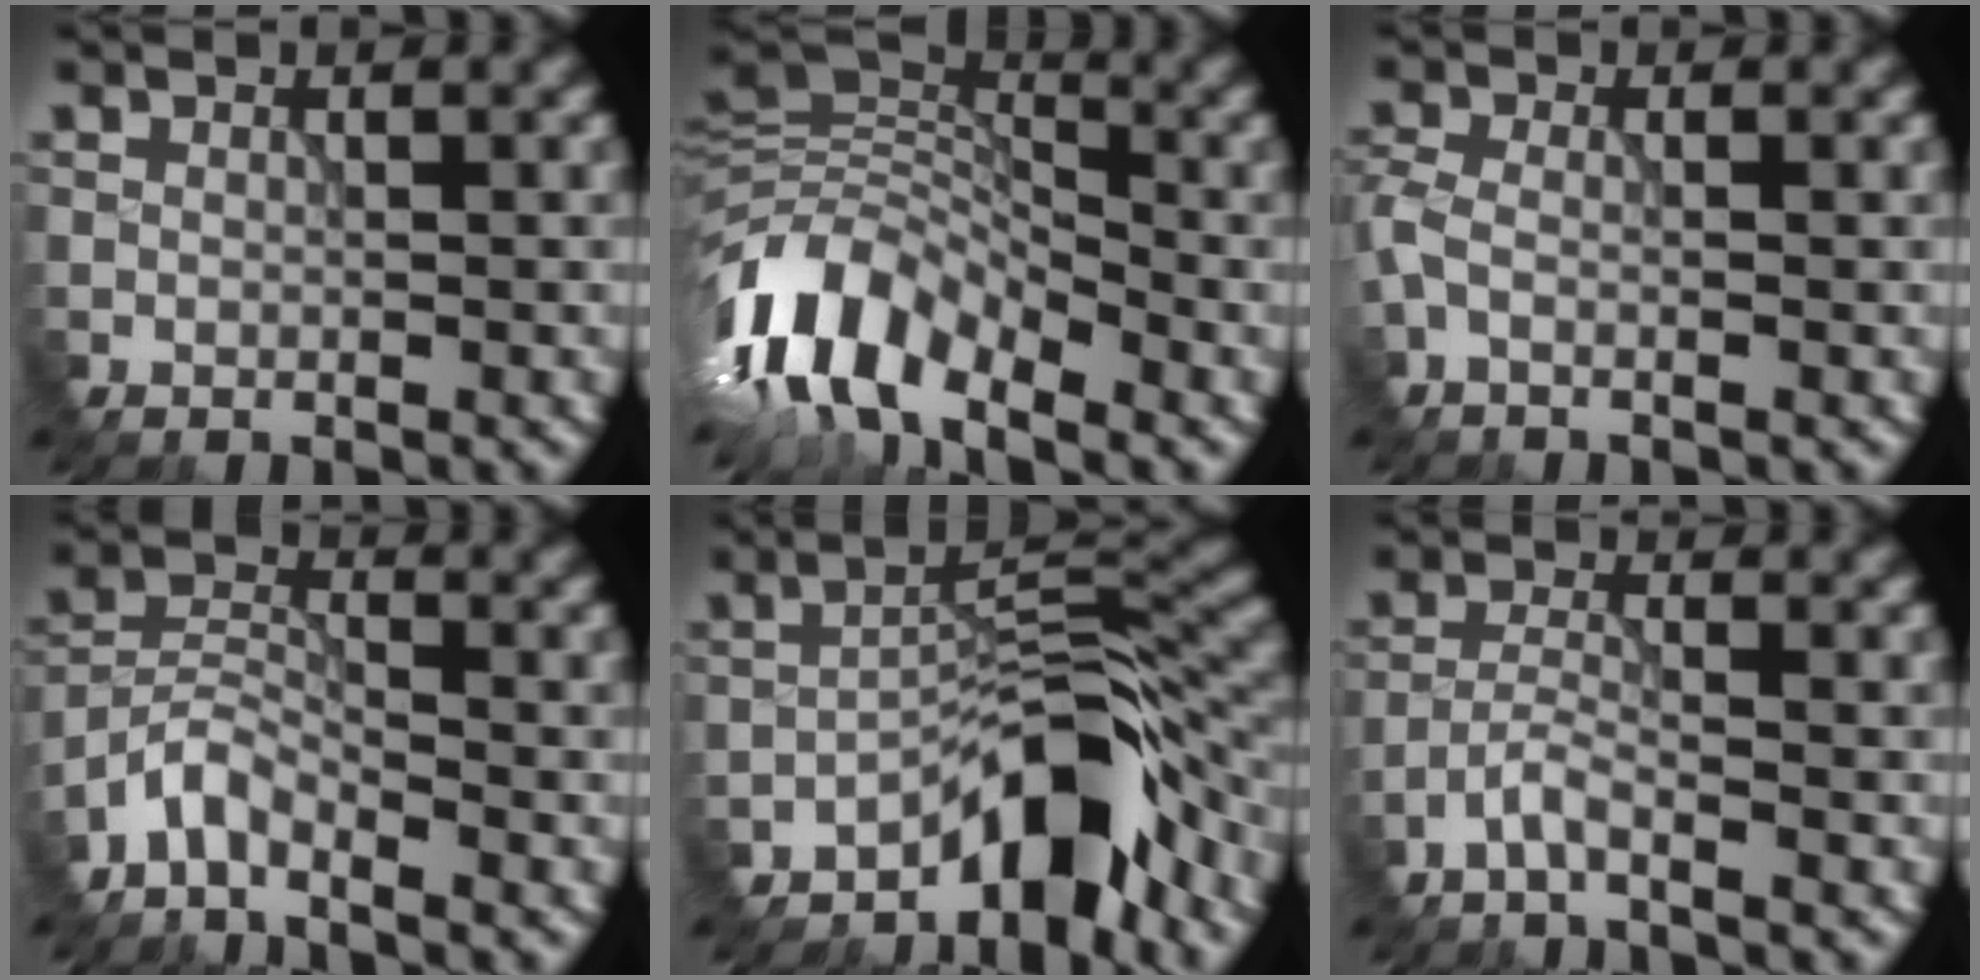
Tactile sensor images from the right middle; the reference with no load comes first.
{"total": 10.3, "force": [-5.9, 5.0, 6.8], "torque": [-0.123, 0.003, -0.125]}
{"total": 2.4, "force": [-0.8, 1.0, 2.0], "torque": [-0.060, -0.003, -0.026]}
{"total": 3.1, "force": [-2.7, 0.9, 1.4], "torque": [-0.029, 0.006, -0.065]}
{"total": 7.2, "force": [-5.1, 2.2, 4.5], "torque": [-0.051, 0.018, -0.090]}
{"total": 2.3, "force": [-1.7, 0.3, 1.5], "torque": [-0.034, 0.003, -0.042]}